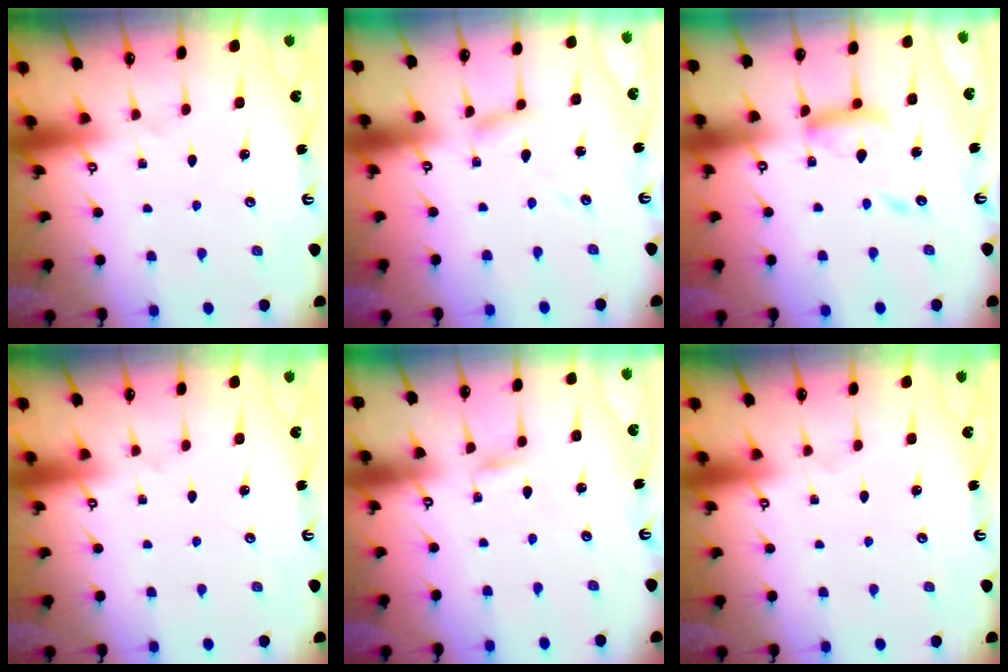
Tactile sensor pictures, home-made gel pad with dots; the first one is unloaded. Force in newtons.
{"total": 4.4, "press": 4.4, "slide": 0.3}
{"total": 12.8, "press": 12.7, "slide": 1.1}
{"total": 0.0}
{"total": 1.8, "press": 1.8, "slide": 0.2}
{"total": 0.0}